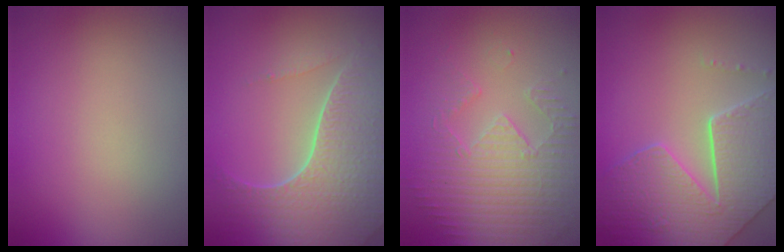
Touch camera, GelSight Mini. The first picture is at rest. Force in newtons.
{"total": 7.3, "press": 5.3, "slide": 4.9}
{"total": 3.8, "press": 3.6, "slide": 1.2}
{"total": 8.3, "press": 6.1, "slide": 5.6}